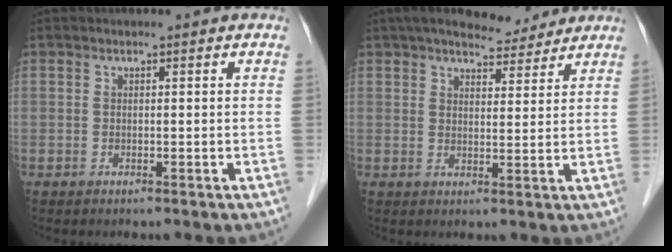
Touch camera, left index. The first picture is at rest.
{"total": 7.7, "force": [6.7, 2.0, 3.1], "torque": [-0.045, 0.008, 0.098]}